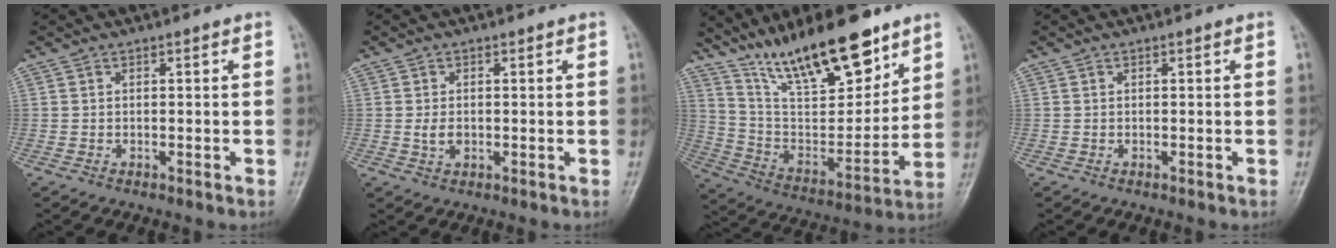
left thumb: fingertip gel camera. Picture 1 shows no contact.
{"total": 2.3, "force": [-0.1, 1.6, 1.7], "torque": [-0.028, -0.002, 0.000]}
{"total": 22.7, "force": [15.9, 7.6, 14.4], "torque": [-0.198, -0.069, 0.282]}
{"total": 0.0}